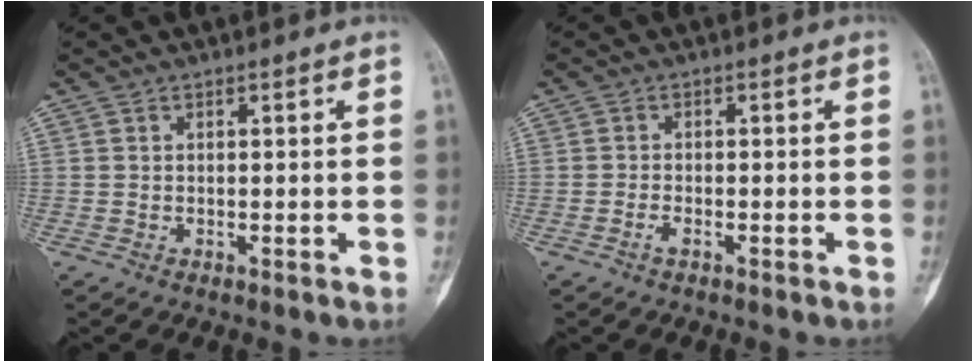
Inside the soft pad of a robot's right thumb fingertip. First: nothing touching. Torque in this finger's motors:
{"motor_torque": [-0.21, 0.12, -0.27, 0.13, -0.03]}